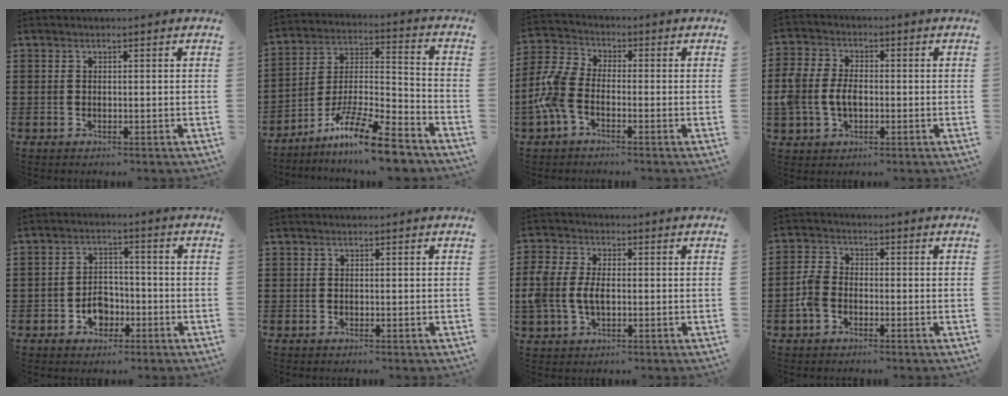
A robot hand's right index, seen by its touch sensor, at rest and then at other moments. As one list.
[{"total": 12.5, "force": [-10.0, 1.2, 7.4], "torque": [-0.128, 0.027, -0.189]}, {"total": 6.6, "force": [-2.9, 3.4, 4.9], "torque": [-0.142, -0.008, -0.068]}, {"total": 5.7, "force": [-1.0, 4.0, 4.0], "torque": [-0.112, -0.002, -0.029]}, {"total": 4.3, "force": [-2.0, 3.2, 2.0], "torque": [-0.032, 0.003, -0.040]}, {"total": 0.0}, {"total": 5.3, "force": [-0.6, 3.4, 4.0], "torque": [-0.113, -0.003, -0.021]}, {"total": 4.1, "force": [-1.7, 2.7, 2.6], "torque": [-0.076, 0.000, -0.040]}]